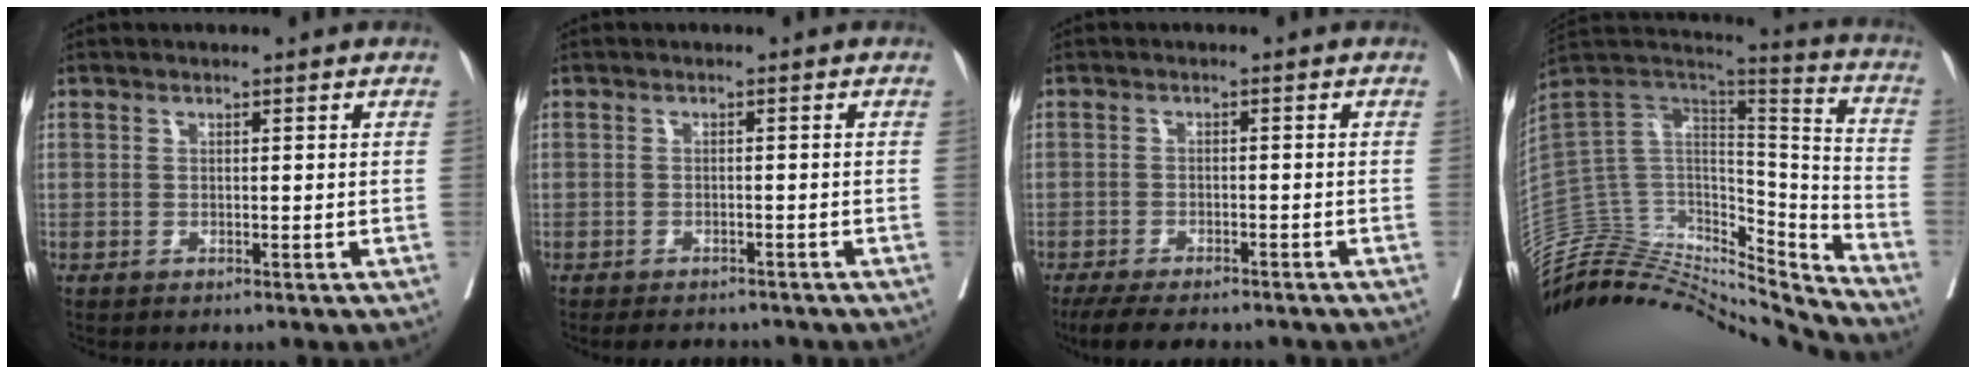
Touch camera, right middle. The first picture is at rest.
{"total": 4.2, "force": [-3.9, 1.3, 1.0], "torque": [-0.006, -0.003, -0.054]}
{"total": 9.7, "force": [-8.3, 2.1, 4.6], "torque": [-0.066, -0.011, -0.123]}
{"total": 29.5, "force": [-28.2, 5.8, 6.6], "torque": [-0.135, 0.027, -0.444]}